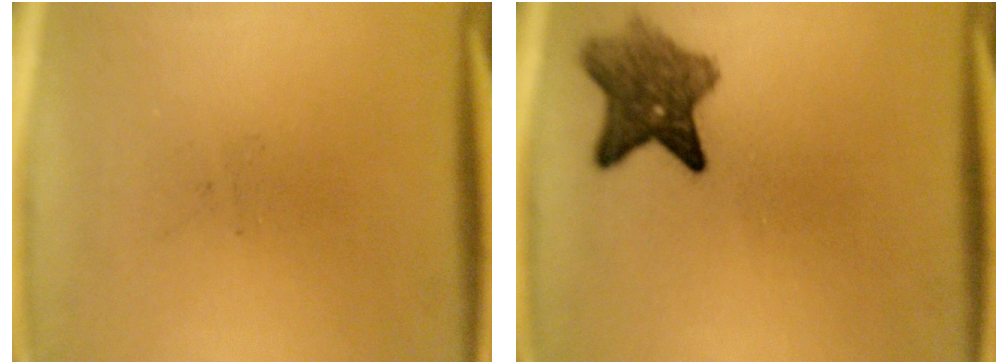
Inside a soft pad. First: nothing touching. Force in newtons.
{"total": 6.6}